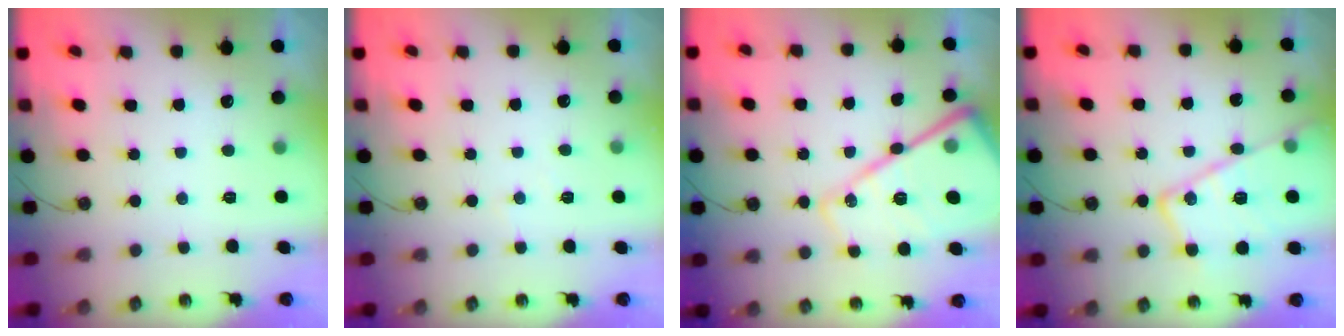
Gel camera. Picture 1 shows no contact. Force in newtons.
{"total": 2.1, "press": 2.1, "slide": 0.4}
{"total": 24.3, "press": 24.2, "slide": 2.5}
{"total": 19.8, "press": 19.7, "slide": 1.8}